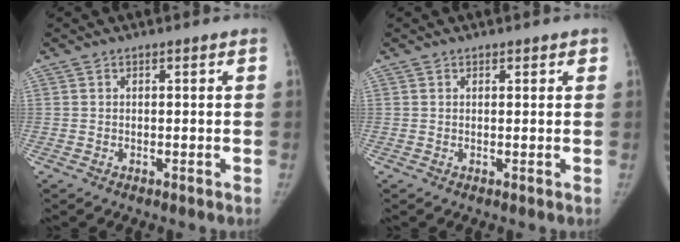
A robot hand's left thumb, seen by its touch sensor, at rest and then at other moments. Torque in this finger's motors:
{"motor_torque": [0.13, 0.01, 0.07, -0.42, 0.08]}